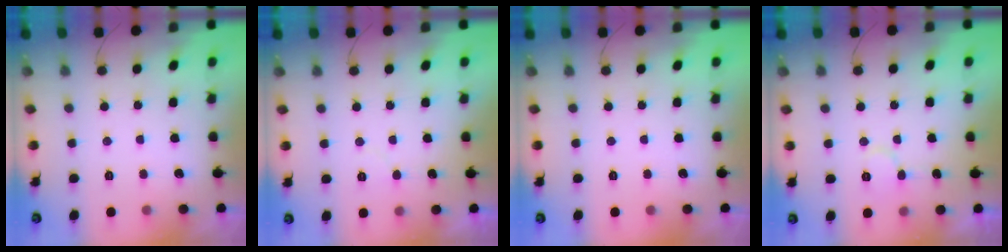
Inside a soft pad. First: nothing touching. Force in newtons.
{"total": 4.4, "press": 4.3, "slide": 0.5}
{"total": 0.0}
{"total": 7.0, "press": 7.0, "slide": 0.6}